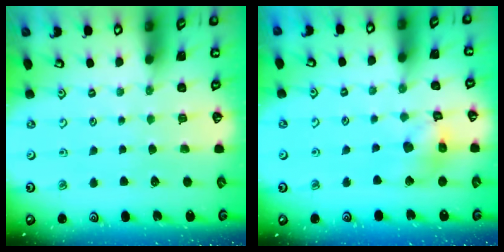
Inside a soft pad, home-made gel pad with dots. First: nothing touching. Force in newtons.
{"total": 12.0, "press": 11.9, "slide": 1.6}